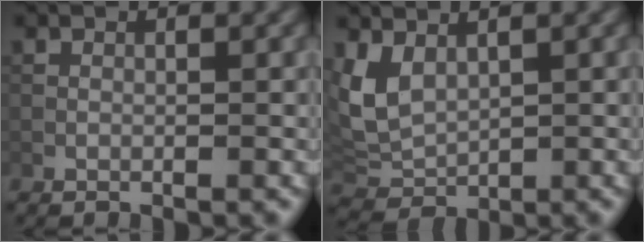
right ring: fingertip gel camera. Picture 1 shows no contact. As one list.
[{"total": 4.9, "force": [1.9, 3.1, 3.3], "torque": [-0.082, -0.001, 0.037]}]